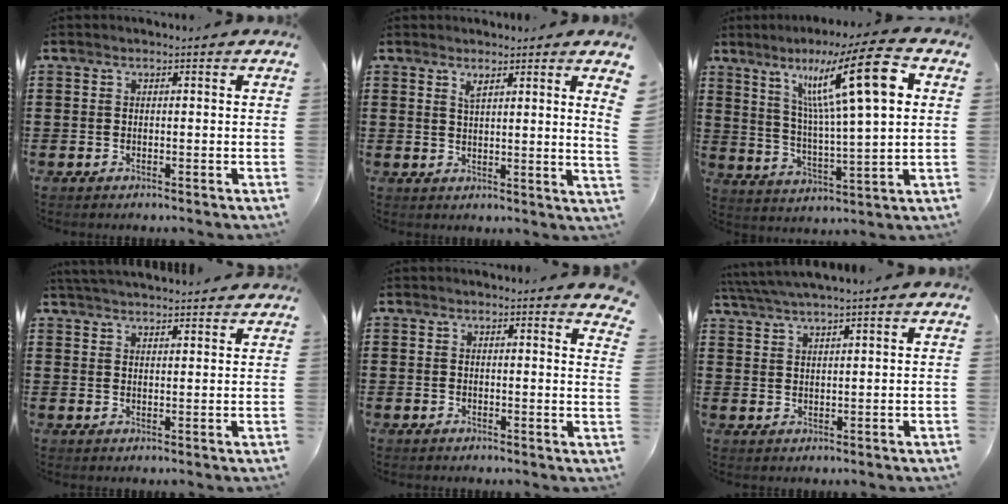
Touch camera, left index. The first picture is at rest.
{"total": 2.7, "force": [2.0, -0.6, 1.7], "torque": [-0.033, -0.008, 0.032]}
{"total": 16.2, "force": [7.6, 2.3, 14.1], "torque": [-0.259, -0.011, 0.115]}
{"total": 3.2, "force": [3.2, -0.3, 0.2], "torque": [-0.014, -0.007, 0.059]}
{"total": 1.6, "force": [1.4, -0.1, 0.7], "torque": [-0.010, -0.003, 0.025]}
{"total": 3.5, "force": [3.3, -0.4, 1.2], "torque": [-0.033, -0.008, 0.061]}